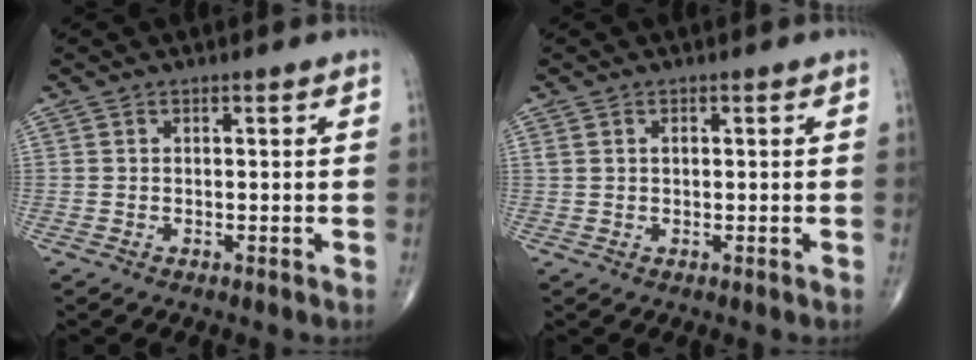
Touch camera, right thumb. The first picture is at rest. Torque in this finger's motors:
{"motor_torque": [0.03, -0.53, 0.33, 0.27, -0.02]}